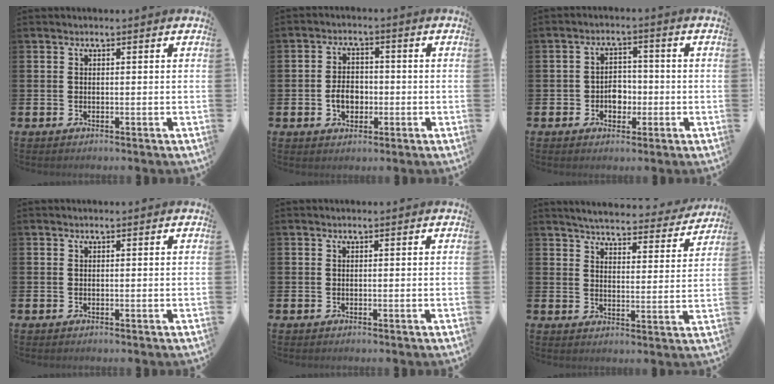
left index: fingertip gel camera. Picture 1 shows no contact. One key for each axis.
{"total": 3.9, "fx": -1.0, "fy": 2.9, "fz": 2.5, "tx": -0.026, "ty": -0.003, "tz": -0.026}
{"total": 3.4, "fx": -1.0, "fy": 2.8, "fz": 1.6, "tx": -0.022, "ty": 0.001, "tz": -0.027}
{"total": 0.0}
{"total": 0.0}
{"total": 4.9, "fx": 4.8, "fy": 0.5, "fz": 1.0, "tx": -0.023, "ty": -0.040, "tz": 0.076}